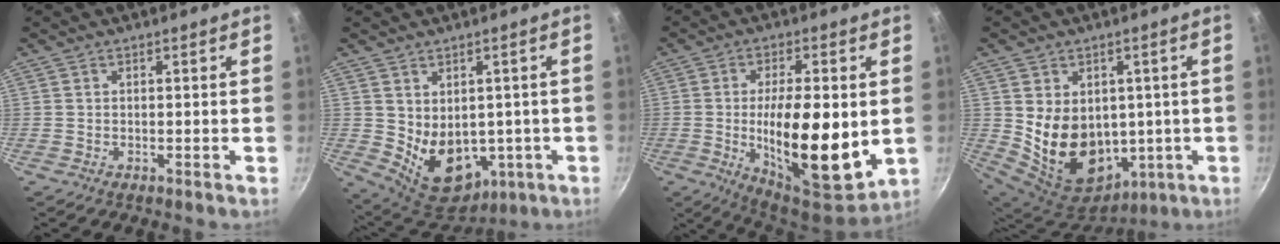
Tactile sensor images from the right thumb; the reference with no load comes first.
{"total": 12.7, "force": [-0.9, 9.3, 8.5], "torque": [-0.104, -0.019, 0.021]}
{"total": 18.9, "force": [-1.4, 7.2, 17.4], "torque": [-0.262, -0.013, -0.016]}
{"total": 17.0, "force": [0.6, 13.2, 10.7], "torque": [-0.170, -0.023, 0.047]}